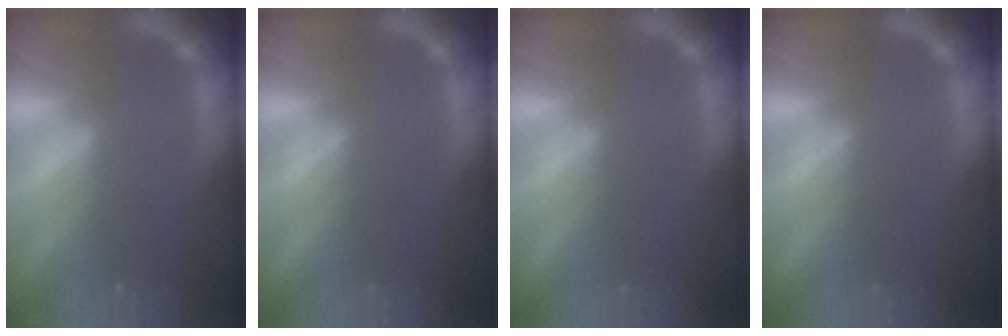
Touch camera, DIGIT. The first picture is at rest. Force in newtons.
{"total": 0.0}
{"total": 0.0}
{"total": 0.0}